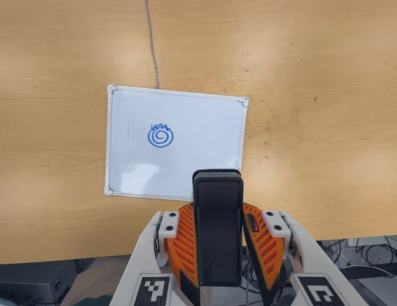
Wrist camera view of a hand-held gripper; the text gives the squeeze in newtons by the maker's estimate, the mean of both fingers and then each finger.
{"total": 6.5, "left": 5.1, "right": 7.9}